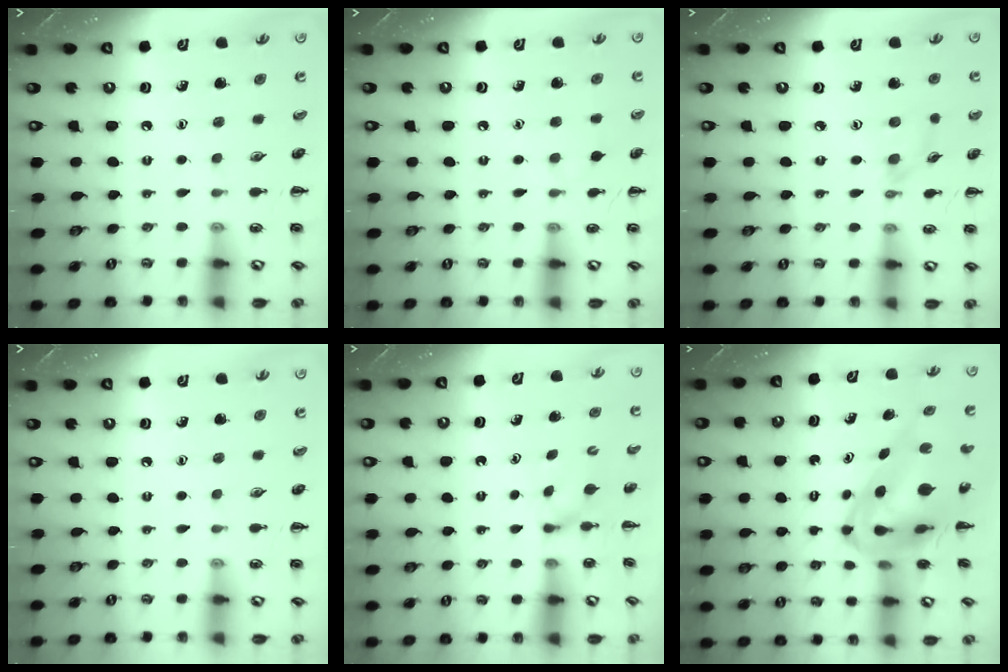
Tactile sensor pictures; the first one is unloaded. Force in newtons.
{"total": 4.3, "press": 4.1, "slide": 1.4}
{"total": 3.5, "press": 3.2, "slide": 1.4}
{"total": 0.0}
{"total": 1.8, "press": 1.5, "slide": 0.9}
{"total": 7.8, "press": 7.5, "slide": 2.1}